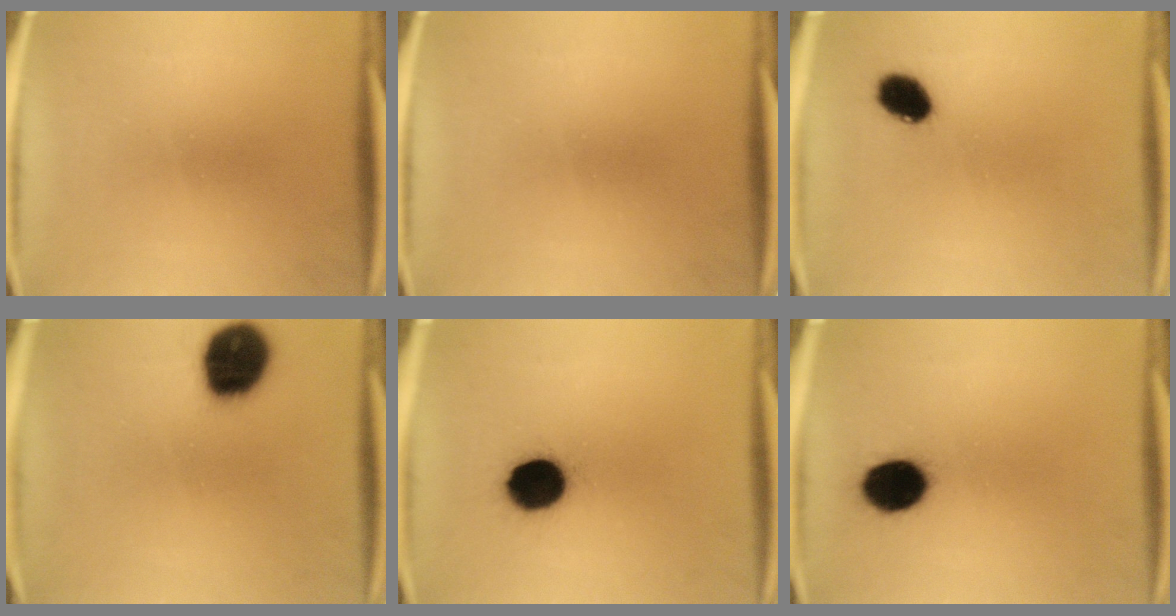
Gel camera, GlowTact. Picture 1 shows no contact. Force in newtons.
{"total": 0.0}
{"total": 6.2}
{"total": 15.8}
{"total": 12.4}
{"total": 10.1}